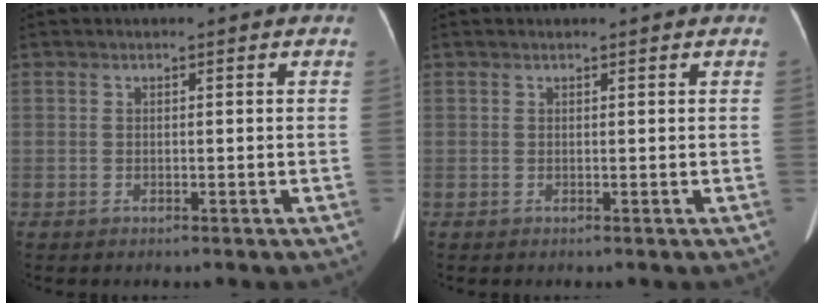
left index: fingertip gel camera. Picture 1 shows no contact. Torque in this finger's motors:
{"motor_torque": [-0.13, -0.01, 0.07, 0.03]}